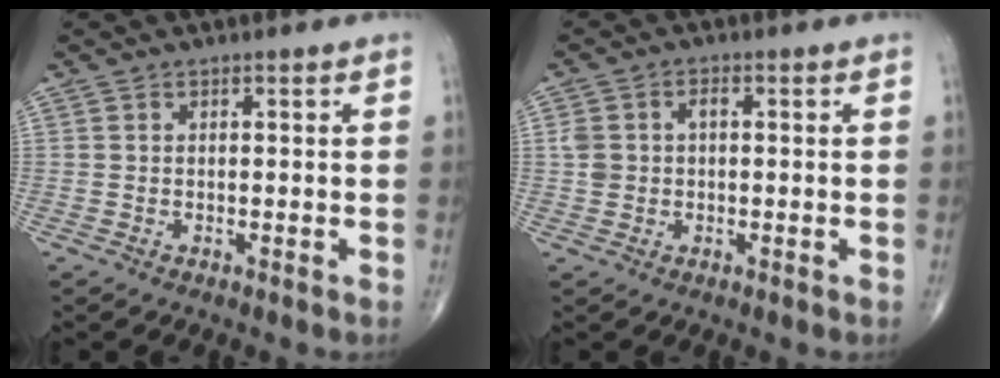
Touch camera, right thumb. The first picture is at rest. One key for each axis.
{"total": 3.8, "fx": 0.4, "fy": 2.7, "fz": 2.7, "tx": -0.054, "ty": 0.012, "tz": 0.006}